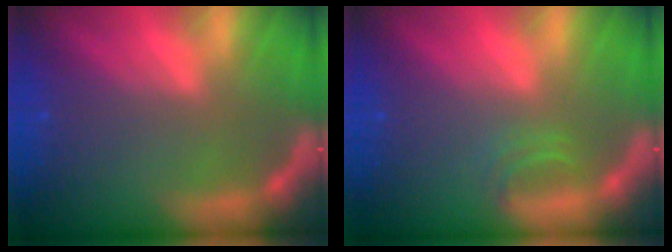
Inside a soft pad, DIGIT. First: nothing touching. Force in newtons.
{"total": 1.4}